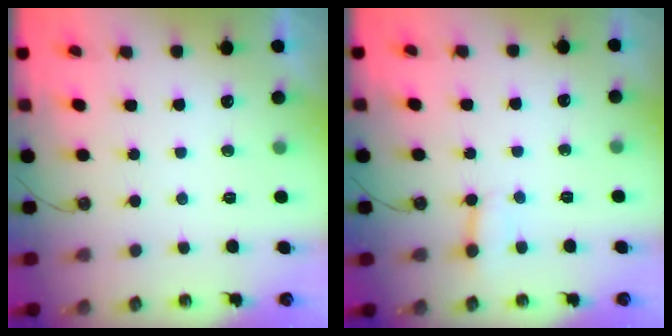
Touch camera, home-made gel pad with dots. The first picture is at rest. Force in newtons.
{"total": 2.5, "press": 2.5, "slide": 0.2}